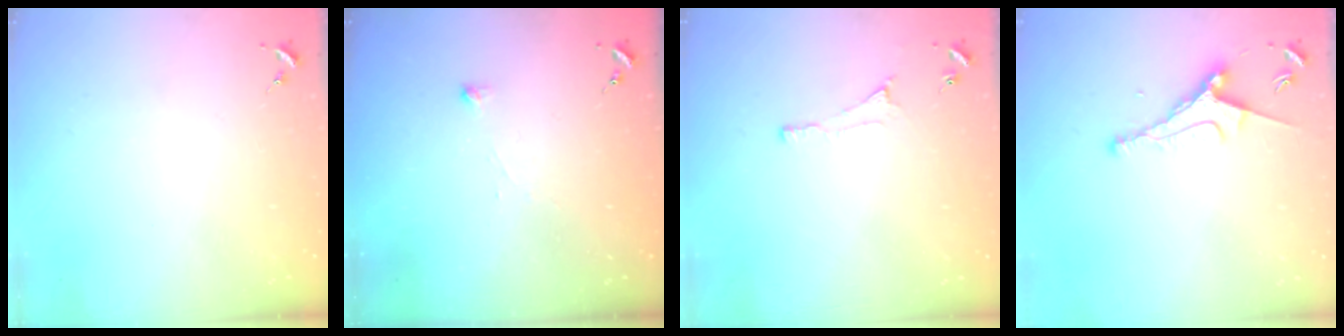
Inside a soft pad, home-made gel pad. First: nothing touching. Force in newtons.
{"total": 2.6, "press": 2.6, "slide": 0.1}
{"total": 4.9, "press": 4.8, "slide": 0.6}
{"total": 8.3, "press": 8.2, "slide": 1.7}